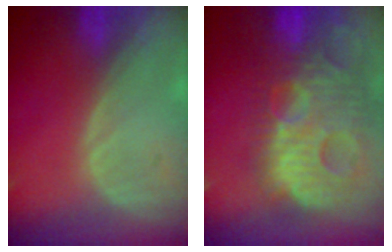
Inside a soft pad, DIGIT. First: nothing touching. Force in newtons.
{"total": 14.5, "press": 12.5, "slide": 7.3}